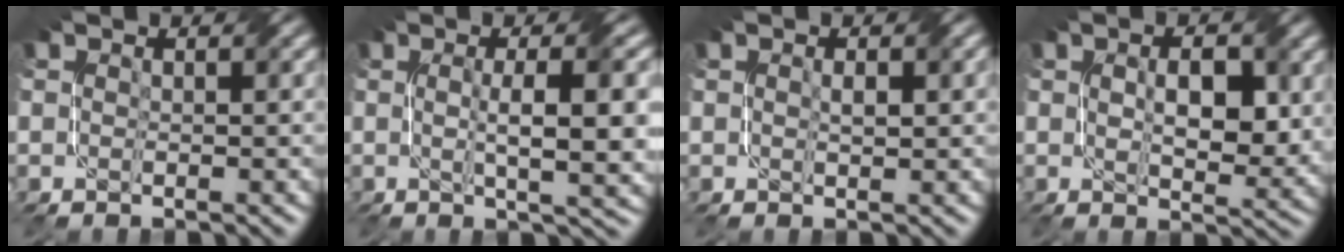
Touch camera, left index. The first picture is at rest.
{"total": 7.4, "force": [0.3, 1.8, 7.2], "torque": [-0.096, 0.001, 0.008]}
{"total": 1.4, "force": [0.3, 0.5, 1.3], "torque": [-0.022, 0.000, 0.007]}
{"total": 5.0, "force": [0.8, 2.3, 4.4], "torque": [-0.075, -0.005, 0.018]}